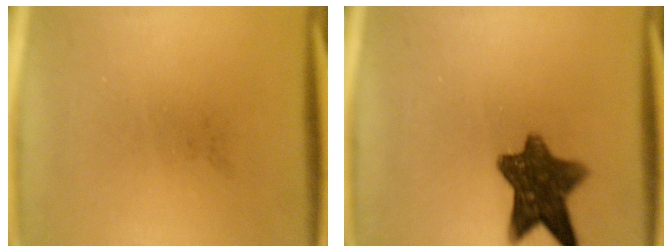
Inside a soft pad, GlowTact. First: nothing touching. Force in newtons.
{"total": 10.0}